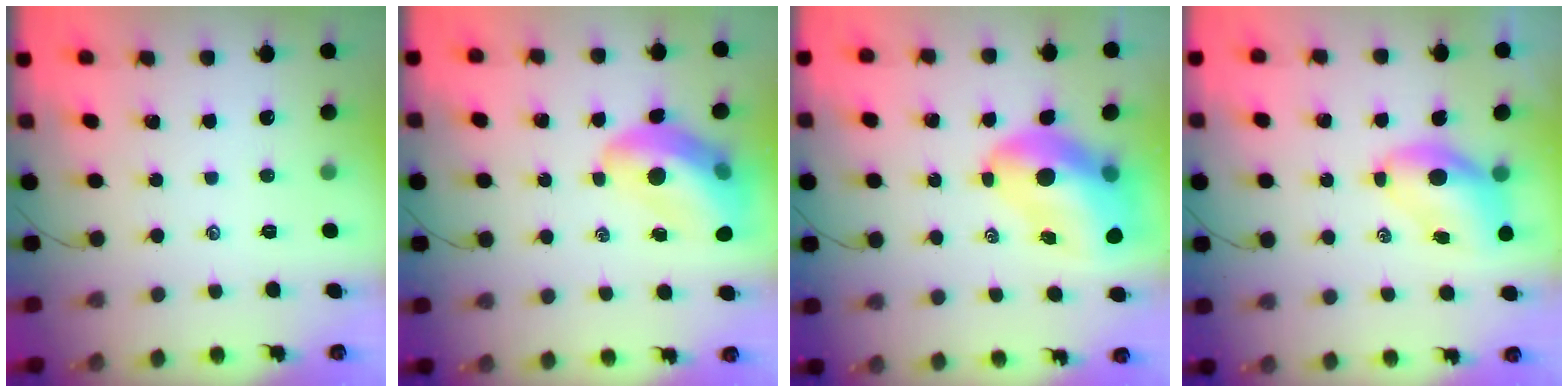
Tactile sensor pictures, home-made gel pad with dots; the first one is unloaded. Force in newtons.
{"total": 14.2, "press": 13.7, "slide": 3.7}
{"total": 15.6, "press": 15.0, "slide": 4.5}
{"total": 6.6, "press": 6.5, "slide": 1.3}